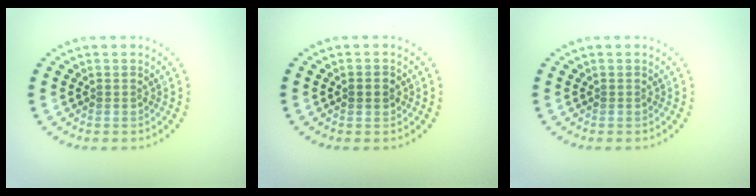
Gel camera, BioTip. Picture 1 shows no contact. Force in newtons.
{"total": 1.7, "press": 1.7, "slide": 0.2}
{"total": 0.0}